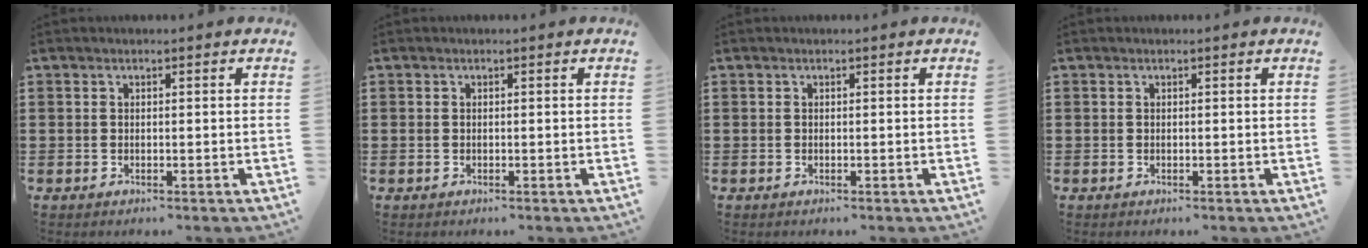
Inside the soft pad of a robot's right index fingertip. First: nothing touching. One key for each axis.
{"total": 0.0}
{"total": 0.0}
{"total": 0.0}